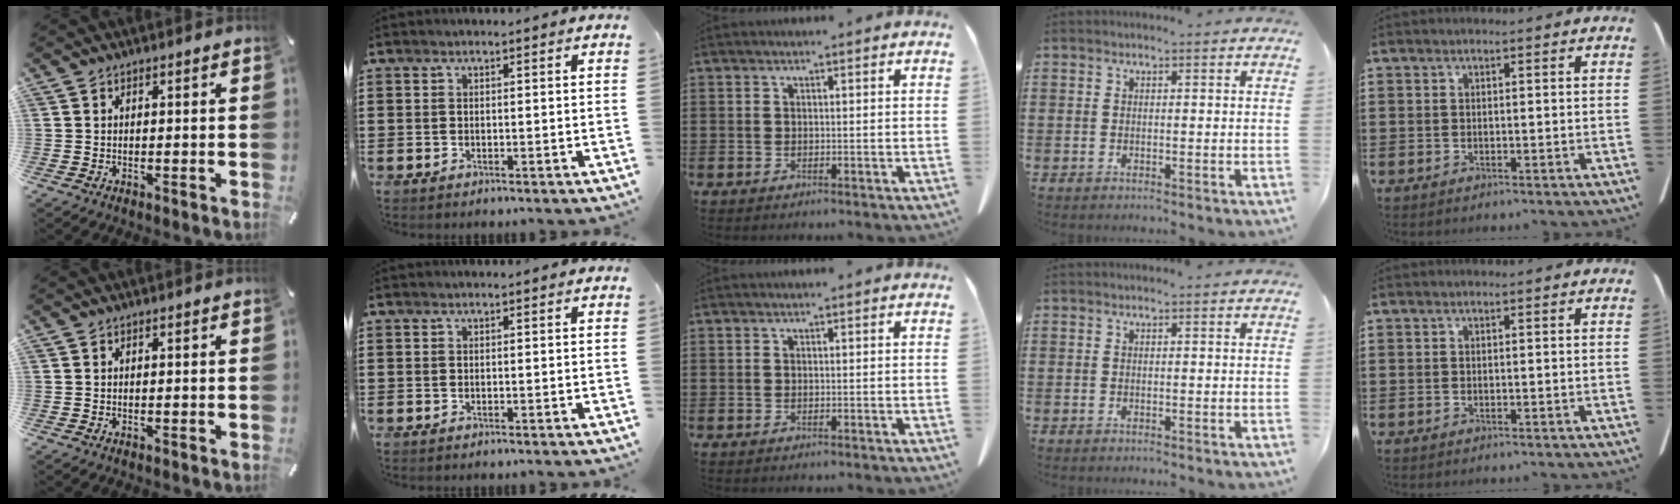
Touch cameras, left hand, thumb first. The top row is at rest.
{}